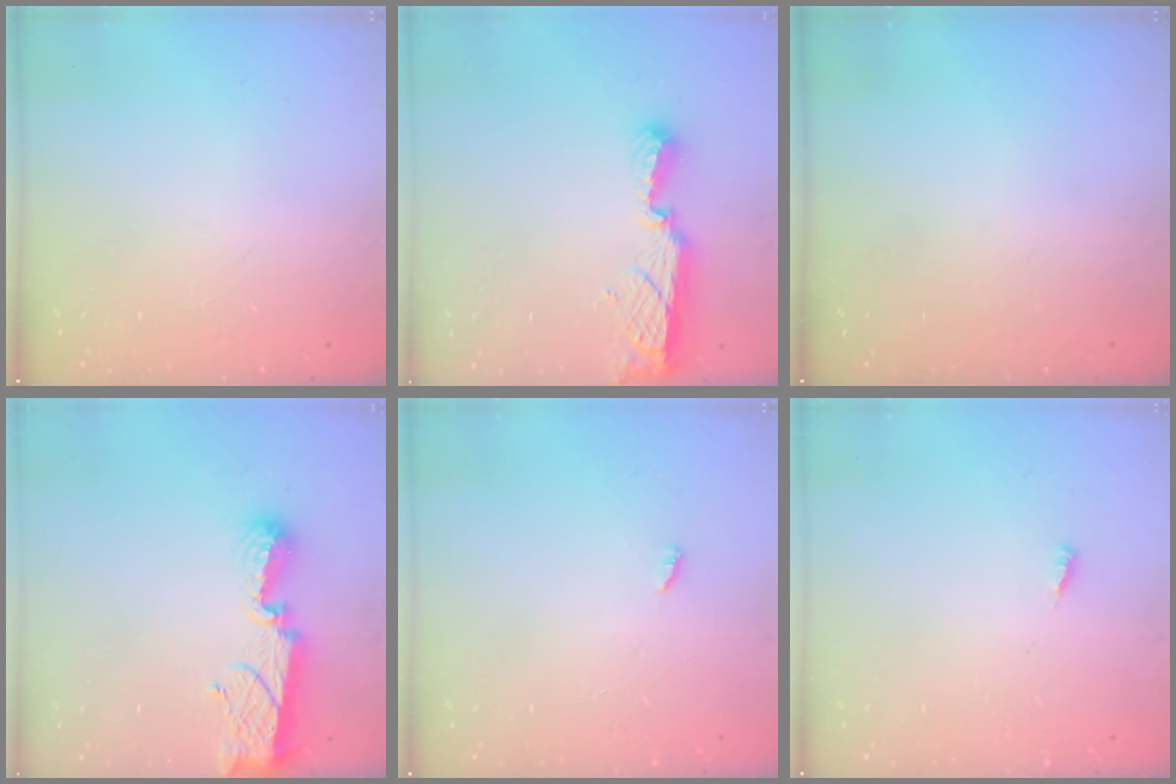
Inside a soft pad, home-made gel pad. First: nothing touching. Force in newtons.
{"total": 8.5, "press": 8.4, "slide": 0.8}
{"total": 0.0}
{"total": 9.8, "press": 9.8, "slide": 0.5}
{"total": 2.3, "press": 2.3, "slide": 0.2}
{"total": 2.6, "press": 2.6, "slide": 0.3}